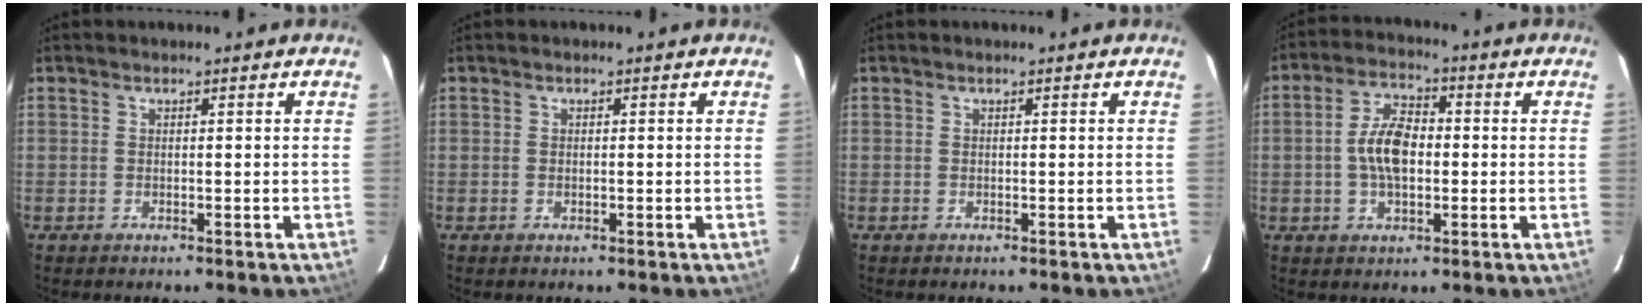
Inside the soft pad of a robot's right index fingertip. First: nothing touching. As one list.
[{"total": 0.0}, {"total": 0.0}, {"total": 8.1, "force": [-0.6, 4.4, 6.8], "torque": [-0.131, 0.013, -0.009]}]